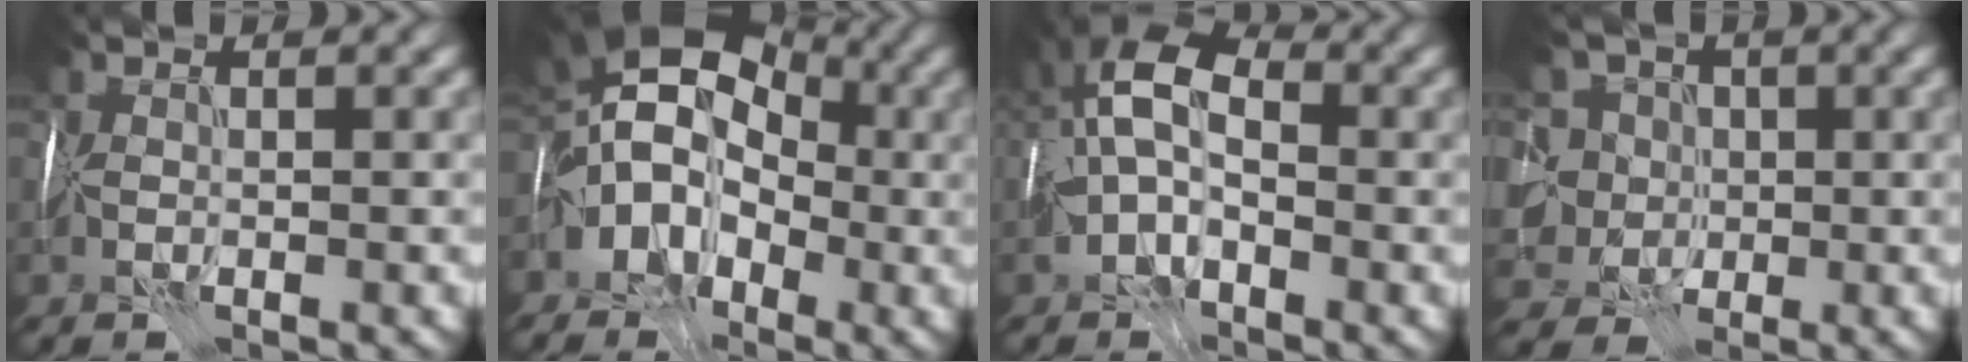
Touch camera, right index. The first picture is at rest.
{"total": 9.7, "force": [-1.5, 7.5, 5.9], "torque": [-0.062, 0.025, -0.061]}
{"total": 8.4, "force": [0.3, 5.1, 6.7], "torque": [-0.138, 0.032, -0.014]}
{"total": 8.3, "force": [-0.2, 7.6, 3.4], "torque": [-0.076, 0.031, -0.039]}